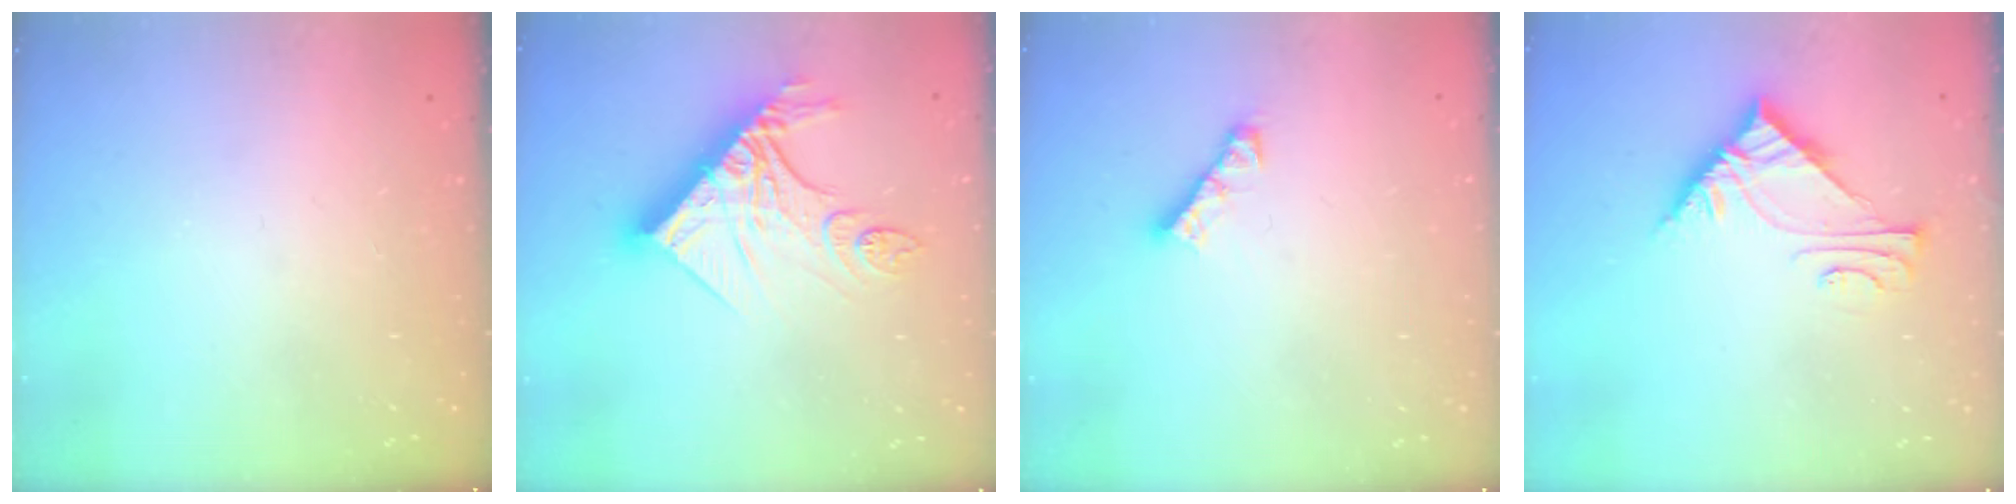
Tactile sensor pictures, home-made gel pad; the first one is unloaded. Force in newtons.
{"total": 17.4, "press": 17.3, "slide": 2.0}
{"total": 3.7, "press": 3.7, "slide": 0.2}
{"total": 6.7, "press": 6.7, "slide": 0.3}